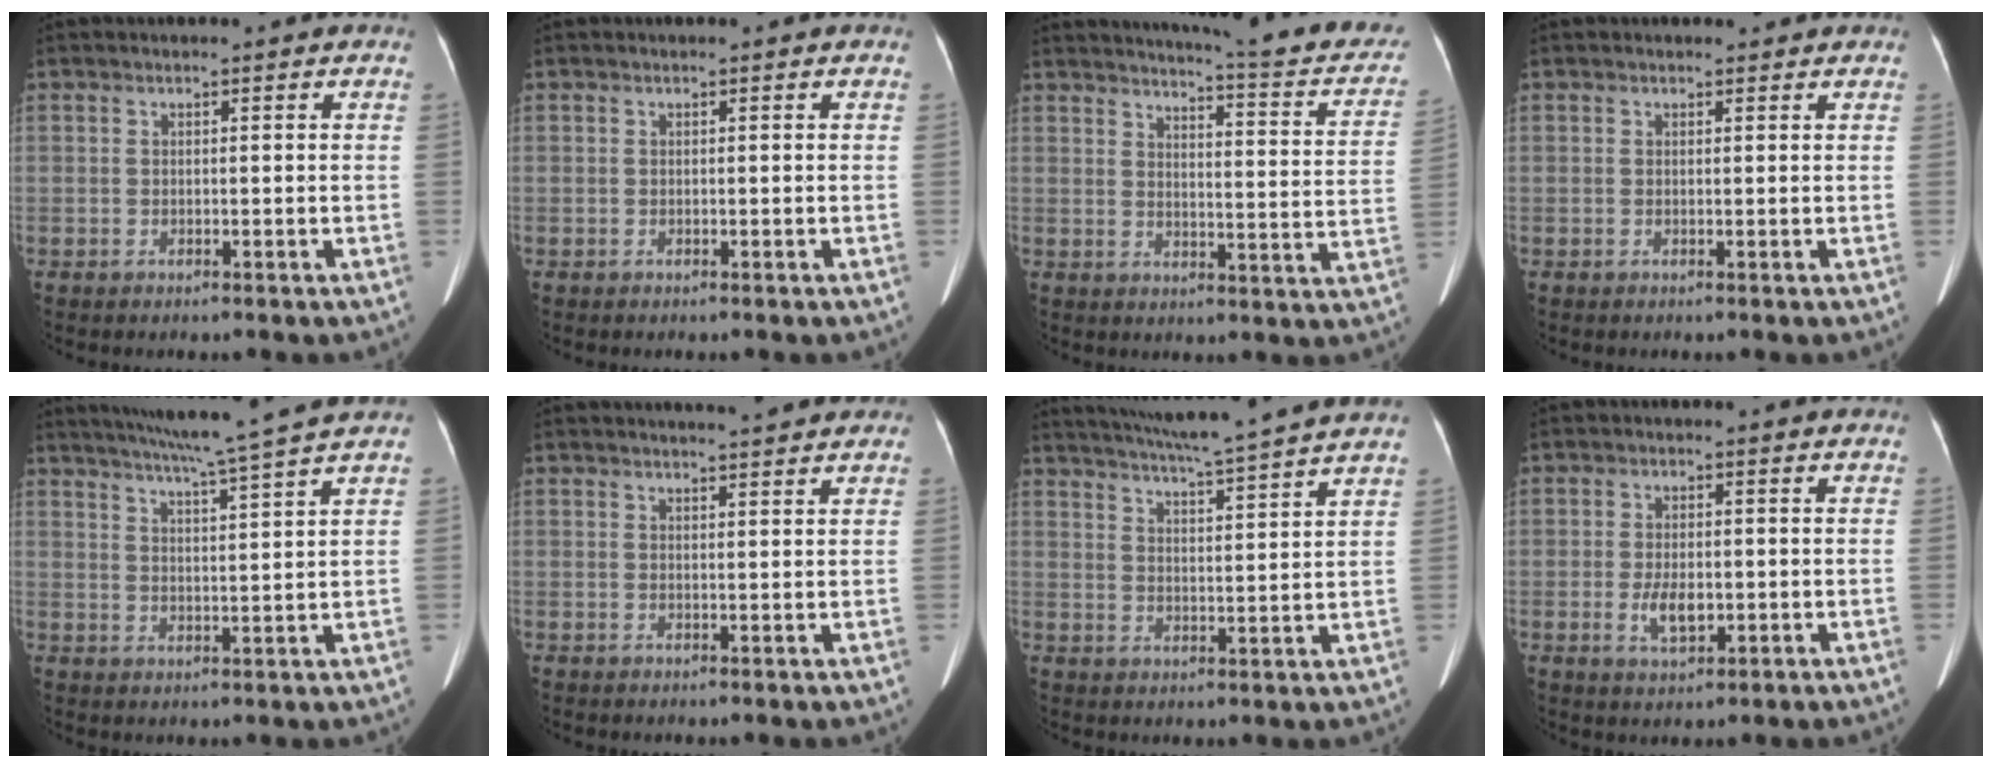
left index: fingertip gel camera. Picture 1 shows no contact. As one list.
[{"total": 0.0}, {"total": 20.0, "force": [17.8, 2.4, 8.8], "torque": [-0.106, -0.049, 0.194]}, {"total": 0.9, "force": [0.9, 0.3, 0.1], "torque": [-0.009, 0.002, 0.011]}, {"total": 11.1, "force": [9.4, -2.2, 5.5], "torque": [-0.093, -0.006, 0.135]}, {"total": 4.2, "force": [3.9, 0.0, 1.6], "torque": [-0.026, 0.008, 0.046]}, {"total": 15.8, "force": [14.1, -1.5, 7.1], "torque": [-0.127, -0.007, 0.191]}, {"total": 4.4, "force": [-1.0, 2.1, 3.7], "torque": [-0.074, -0.004, -0.013]}]